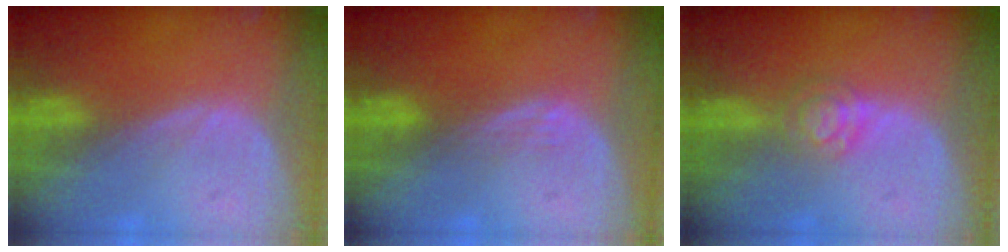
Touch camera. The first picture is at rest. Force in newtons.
{"total": 1.8, "press": 1.7, "slide": 0.2}
{"total": 4.0, "press": 3.6, "slide": 1.7}